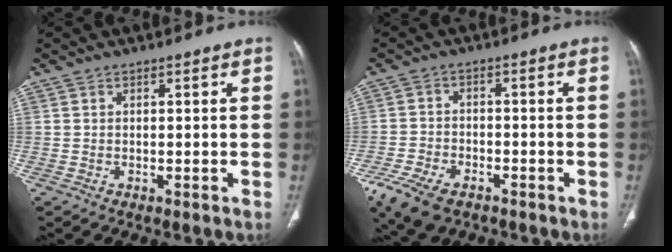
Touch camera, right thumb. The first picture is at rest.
{"total": 9.8, "force": [-6.1, 5.3, 5.6], "torque": [-0.110, 0.009, -0.106]}